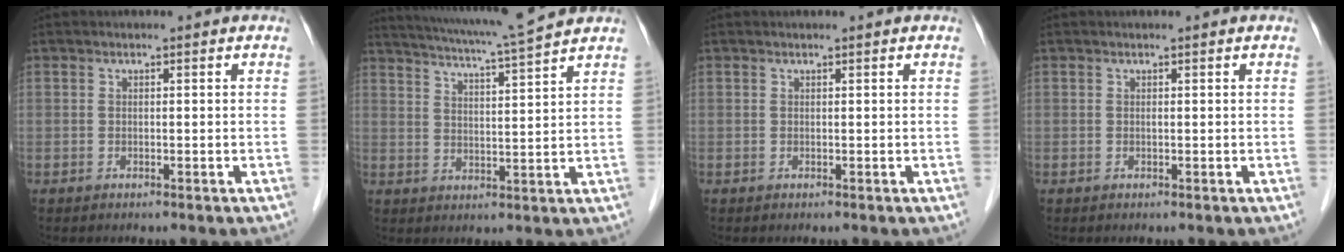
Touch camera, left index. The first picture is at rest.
{"total": 11.8, "force": [10.7, -1.8, 4.7], "torque": [-0.090, -0.005, 0.160]}
{"total": 0.5, "force": [0.5, 0.0, 0.2], "torque": [-0.004, 0.003, 0.009]}
{"total": 0.0}